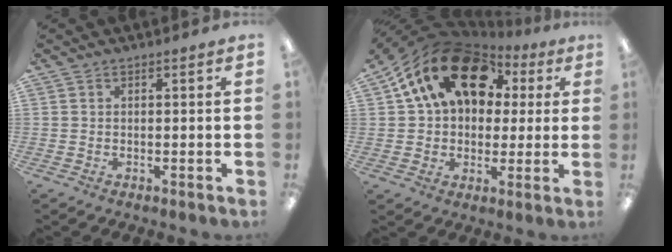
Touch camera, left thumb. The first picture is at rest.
{"total": 20.3, "force": [8.6, 14.1, 11.8], "torque": [-0.223, -0.027, 0.153]}